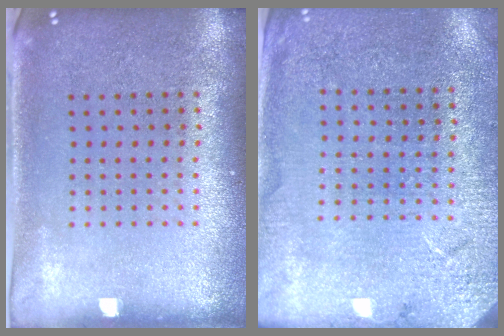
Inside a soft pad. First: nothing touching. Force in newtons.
{"total": 2.7, "press": 2.7, "slide": 0.2}